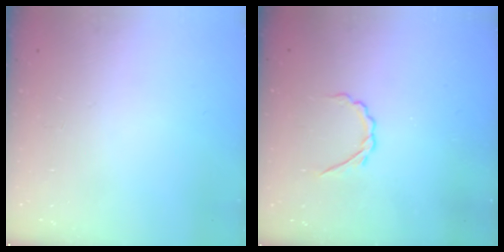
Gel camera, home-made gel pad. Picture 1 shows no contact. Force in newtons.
{"total": 2.8, "press": 2.6, "slide": 0.8}